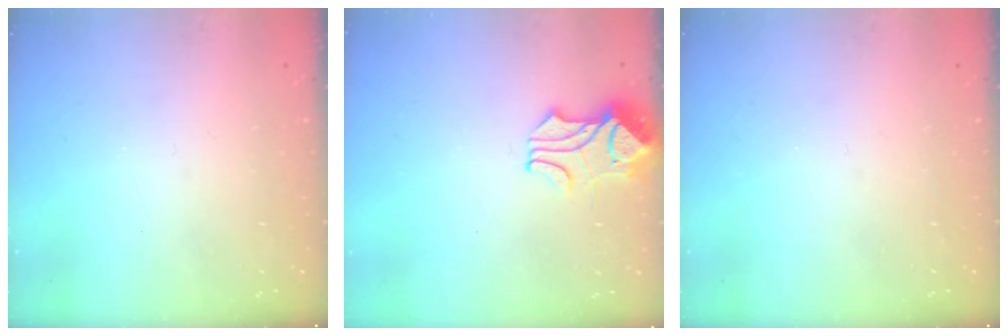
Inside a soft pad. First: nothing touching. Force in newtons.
{"total": 1.8, "press": 1.3, "slide": 1.1}
{"total": 0.0}